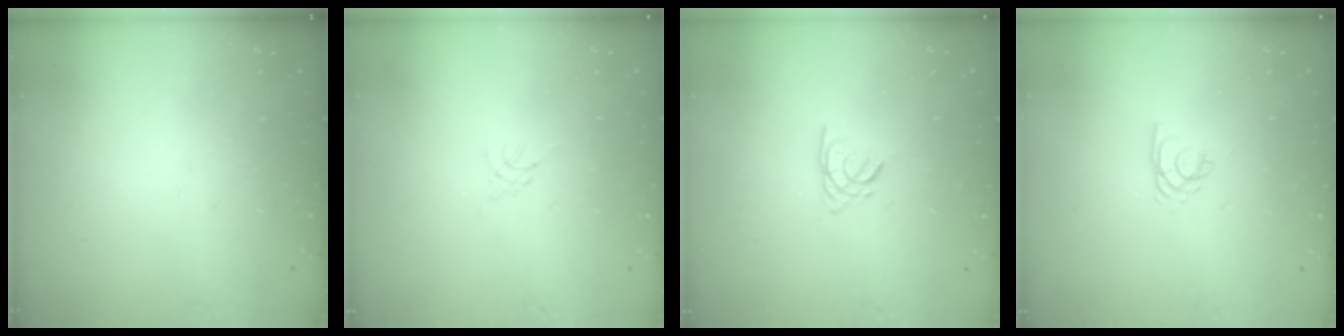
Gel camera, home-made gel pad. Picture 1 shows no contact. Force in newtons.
{"total": 0.0}
{"total": 2.2, "press": 2.2, "slide": 0.0}
{"total": 2.2, "press": 2.2, "slide": 0.3}